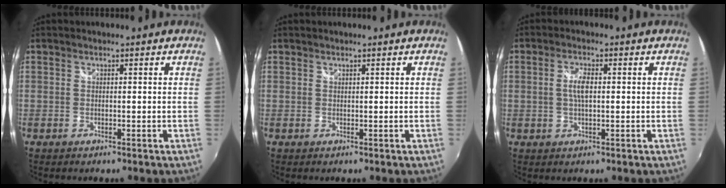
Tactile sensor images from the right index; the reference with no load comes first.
{"total": 0.0}
{"total": 3.5, "force": [0.2, 1.2, 3.3], "torque": [-0.064, 0.002, 0.004]}